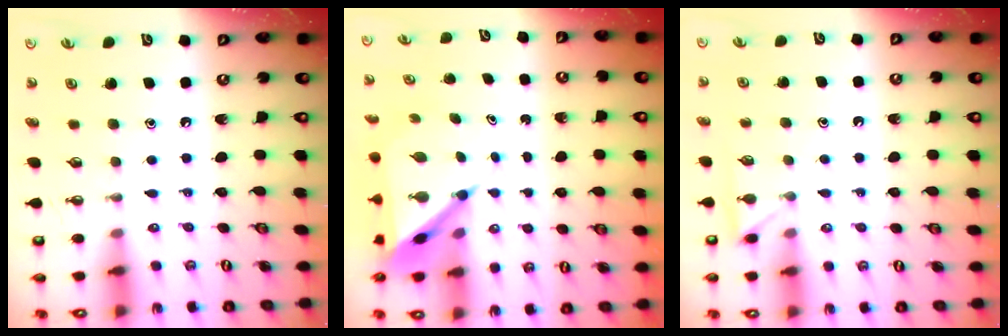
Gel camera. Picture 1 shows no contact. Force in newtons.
{"total": 5.6, "press": 5.6, "slide": 0.5}
{"total": 3.9, "press": 3.9, "slide": 0.4}